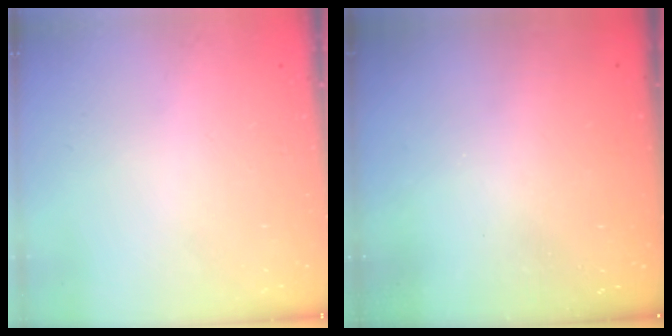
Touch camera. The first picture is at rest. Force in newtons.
{"total": 2.9, "press": 2.9, "slide": 0.3}